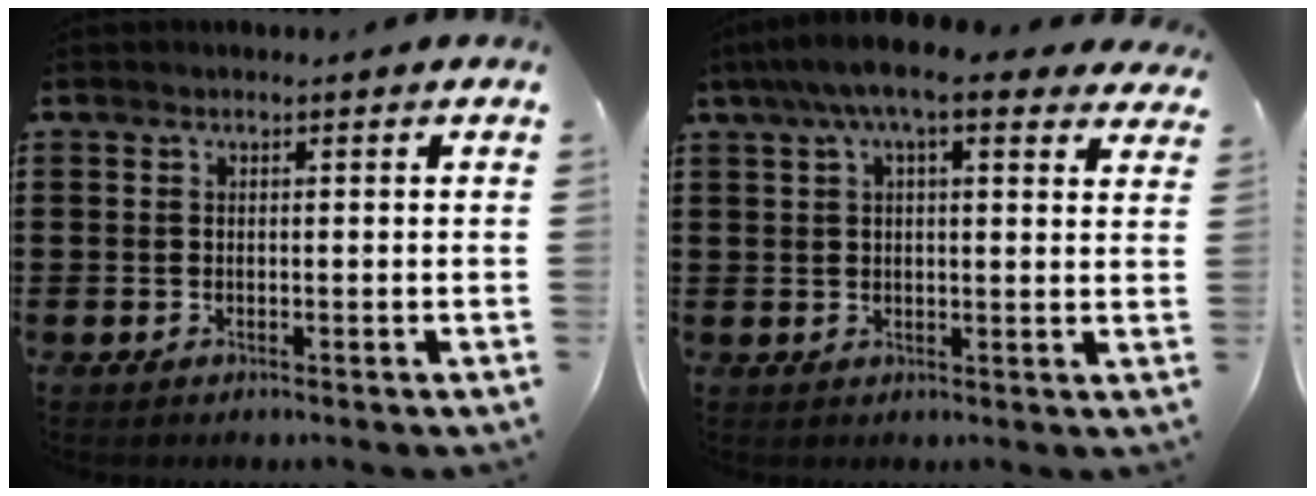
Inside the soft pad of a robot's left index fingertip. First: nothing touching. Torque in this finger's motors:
{"motor_torque": [2.14, 0.00, 1.05, 0.21]}